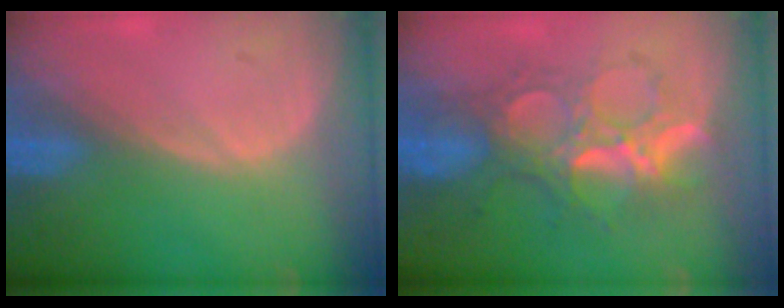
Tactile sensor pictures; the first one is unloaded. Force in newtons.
{"total": 8.9, "press": 8.3, "slide": 3.3}